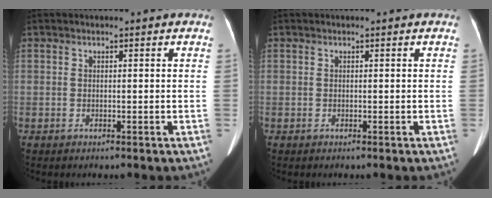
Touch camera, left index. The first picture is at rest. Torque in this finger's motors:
{"motor_torque": [0.00, 0.01, 0.00, 0.00]}